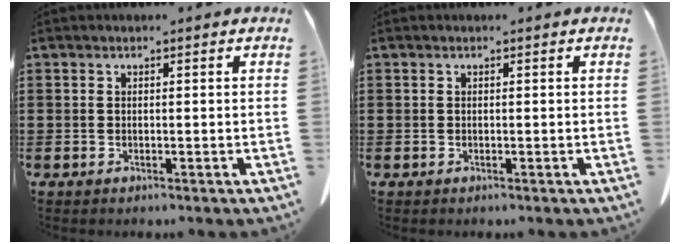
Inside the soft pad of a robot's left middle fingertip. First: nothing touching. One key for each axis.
{"total": 0.0}